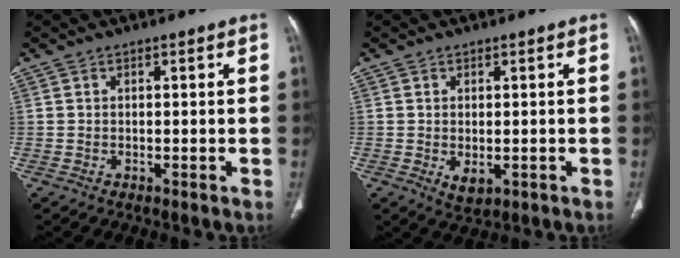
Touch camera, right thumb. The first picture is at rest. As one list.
[{"total": 3.1, "force": [-0.8, 1.6, 2.5], "torque": [-0.039, -0.006, -0.001]}]